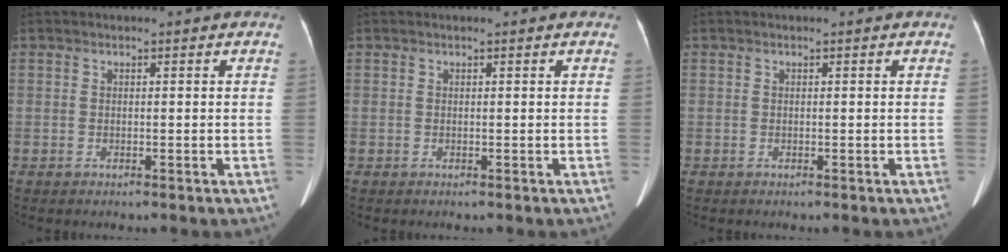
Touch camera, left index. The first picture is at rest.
{"total": 0.0}
{"total": 0.0}